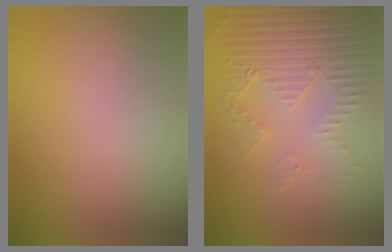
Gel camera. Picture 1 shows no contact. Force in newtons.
{"total": 5.4, "press": 3.6, "slide": 4.0}